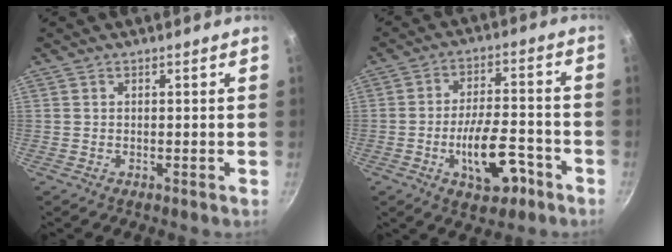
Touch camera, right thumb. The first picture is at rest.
{"total": 12.0, "force": [-5.1, 5.4, 9.3], "torque": [-0.135, 0.036, -0.073]}